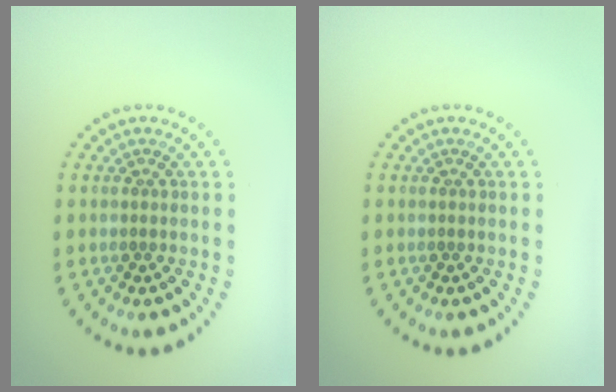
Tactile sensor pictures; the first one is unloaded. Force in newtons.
{"total": 0.0}